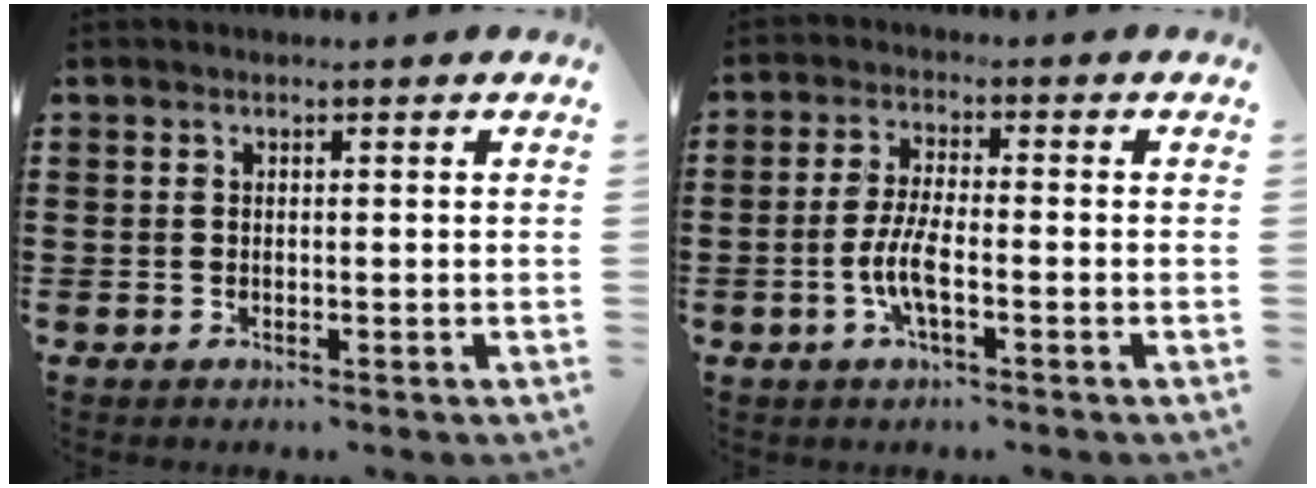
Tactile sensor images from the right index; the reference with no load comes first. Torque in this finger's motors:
{"motor_torque": [2.14, 0.00, 0.36, 0.05]}